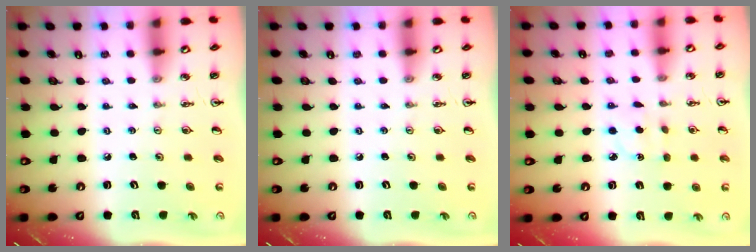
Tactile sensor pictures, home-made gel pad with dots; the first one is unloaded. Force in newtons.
{"total": 0.0}
{"total": 3.0, "press": 2.9, "slide": 0.8}